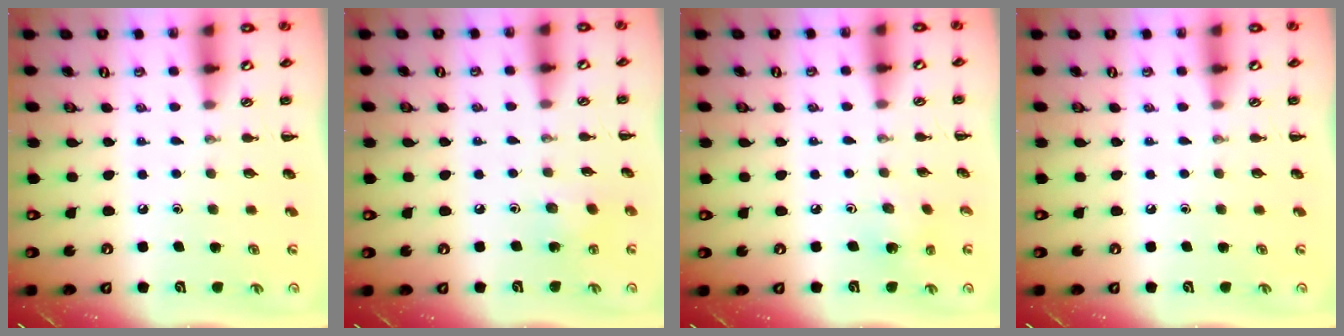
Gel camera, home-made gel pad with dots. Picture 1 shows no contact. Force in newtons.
{"total": 3.8, "press": 3.7, "slide": 1.1}
{"total": 2.0, "press": 1.9, "slide": 0.8}
{"total": 0.0}